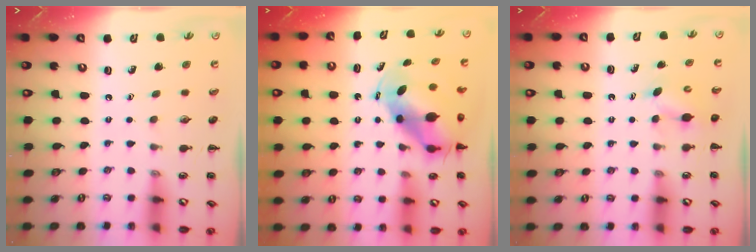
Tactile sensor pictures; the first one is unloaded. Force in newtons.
{"total": 6.9, "press": 6.6, "slide": 1.9}
{"total": 3.1, "press": 3.1, "slide": 0.7}